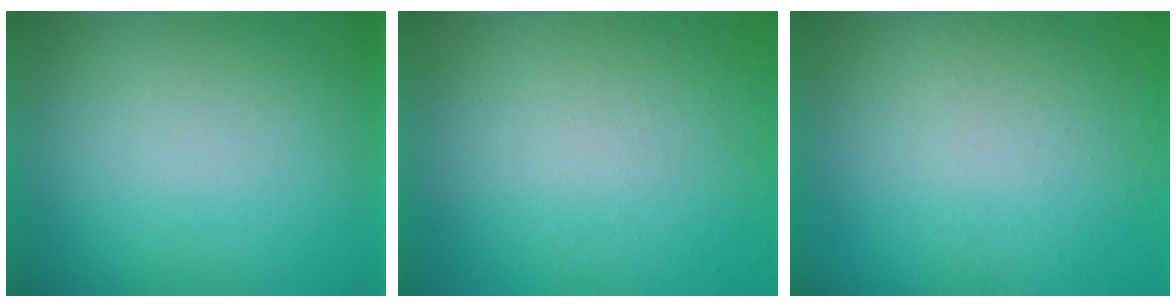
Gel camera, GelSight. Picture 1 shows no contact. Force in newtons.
{"total": 8.3}
{"total": 5.1}